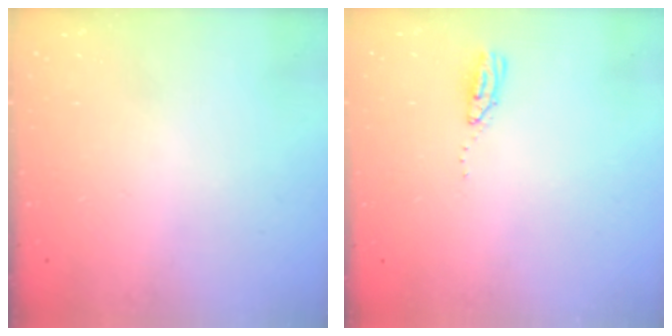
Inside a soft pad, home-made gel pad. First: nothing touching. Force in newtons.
{"total": 3.6, "press": 3.5, "slide": 0.3}